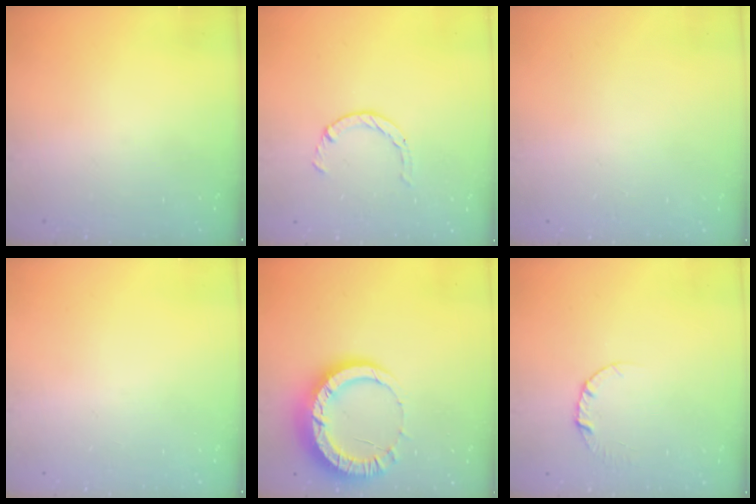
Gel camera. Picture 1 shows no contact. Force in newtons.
{"total": 2.1, "press": 2.1, "slide": 0.3}
{"total": 2.5, "press": 2.5, "slide": 0.2}
{"total": 0.0}
{"total": 12.8, "press": 12.8, "slide": 1.2}
{"total": 3.4, "press": 3.4, "slide": 0.4}